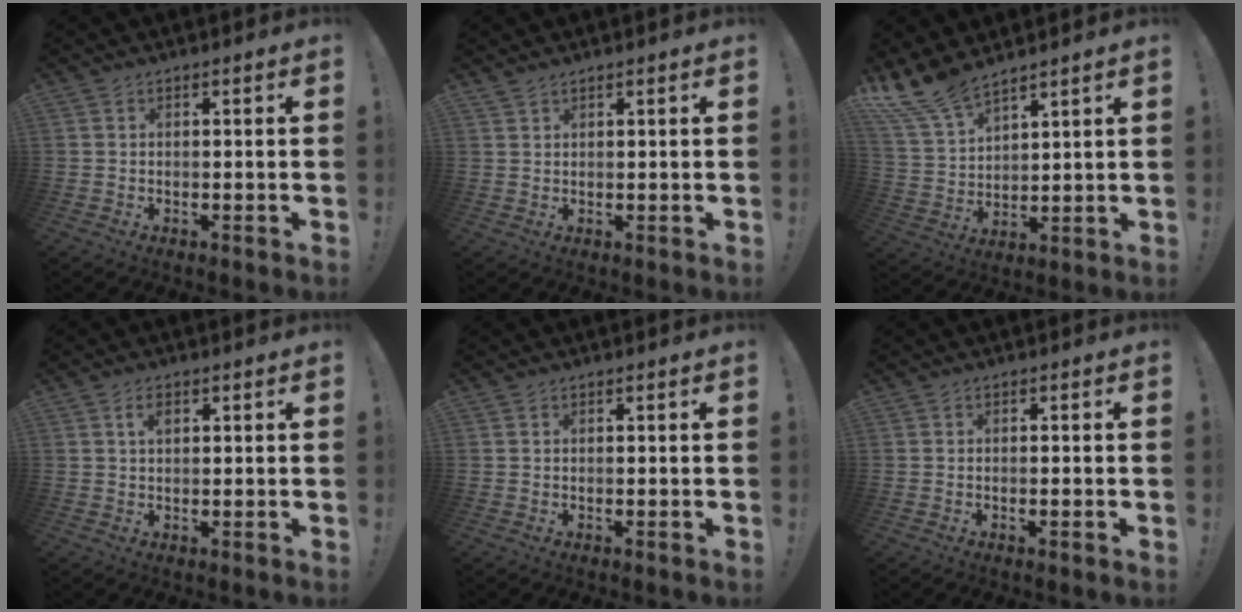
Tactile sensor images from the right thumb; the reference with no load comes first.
{"total": 1.7, "force": [1.5, 0.6, 0.4], "torque": [-0.006, -0.010, 0.030]}
{"total": 11.3, "force": [9.9, 3.9, 3.9], "torque": [-0.098, -0.059, 0.192]}
{"total": 2.3, "force": [0.9, 1.2, 1.8], "torque": [-0.024, -0.003, 0.013]}
{"total": 0.0}
{"total": 1.1, "force": [-0.3, -0.2, 1.1], "torque": [-0.012, -0.003, -0.007]}